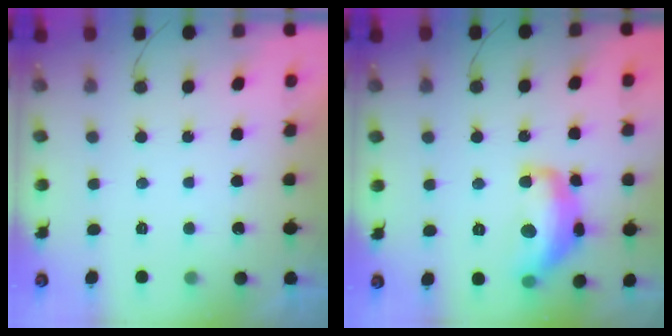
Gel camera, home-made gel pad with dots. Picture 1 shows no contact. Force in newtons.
{"total": 14.0, "press": 13.9, "slide": 1.2}